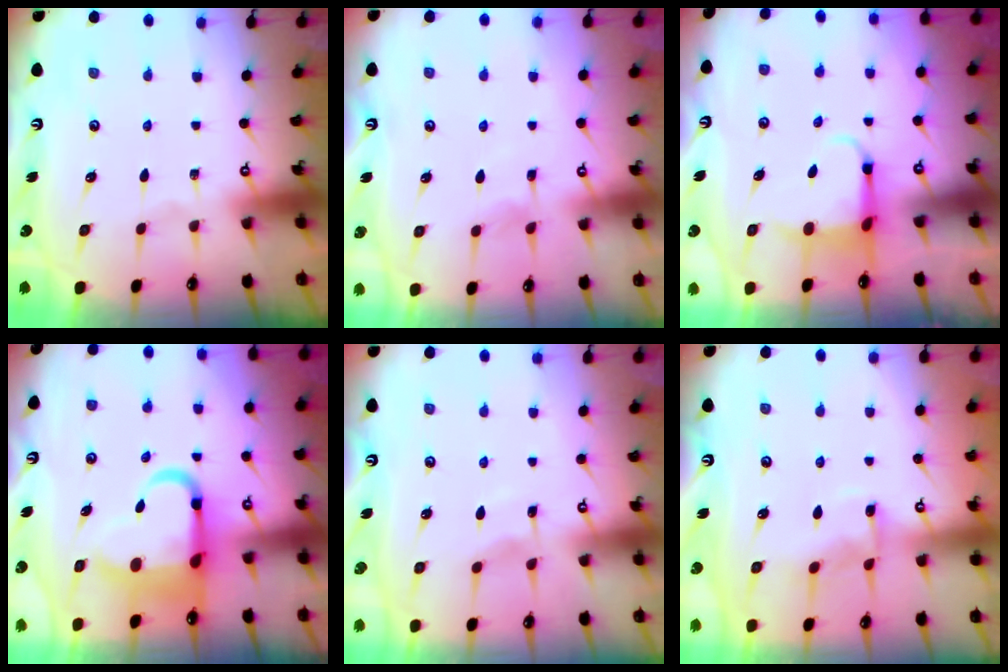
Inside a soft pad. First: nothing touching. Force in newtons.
{"total": 4.7, "press": 4.6, "slide": 0.6}
{"total": 3.8, "press": 3.7, "slide": 1.1}
{"total": 10.7, "press": 10.3, "slide": 2.7}
{"total": 3.0, "press": 2.9, "slide": 0.4}
{"total": 7.2, "press": 7.2, "slide": 0.8}